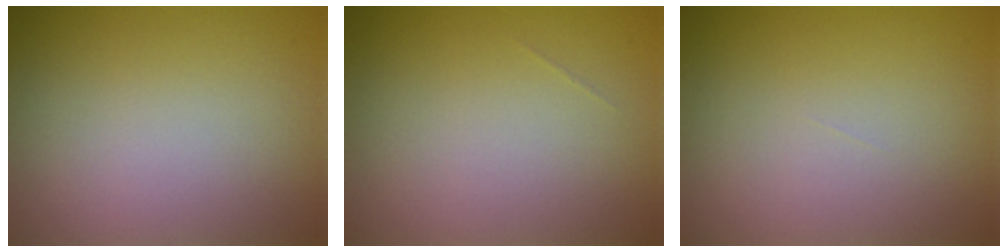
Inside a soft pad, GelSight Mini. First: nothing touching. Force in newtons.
{"total": 0.0}
{"total": 0.0}